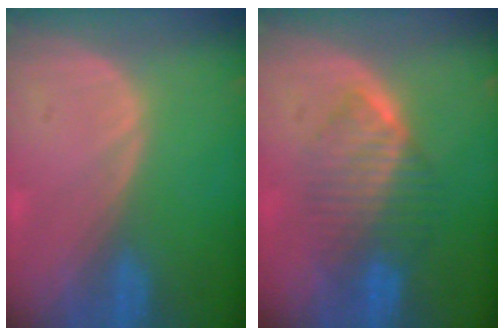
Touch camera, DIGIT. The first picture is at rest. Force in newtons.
{"total": 6.5, "press": 6.5, "slide": 0.1}